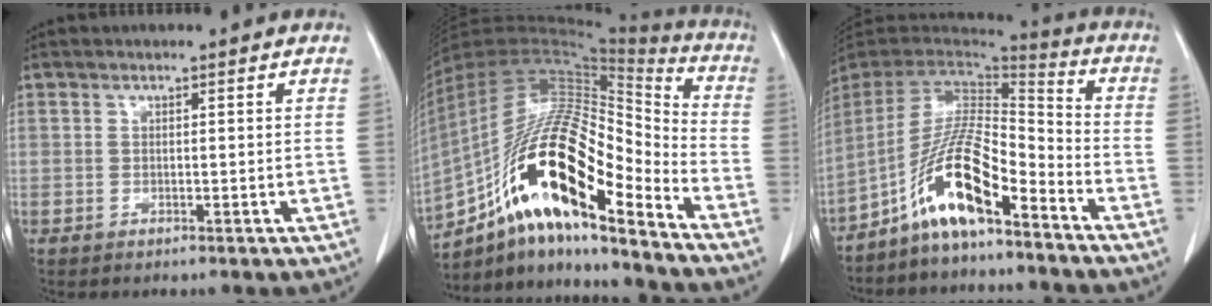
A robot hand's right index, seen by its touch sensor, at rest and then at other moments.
{"total": 23.8, "force": [-13.0, 5.3, 19.1], "torque": [-0.365, 0.003, -0.229]}
{"total": 12.6, "force": [-7.7, 2.2, 9.7], "torque": [-0.188, 0.011, -0.141]}